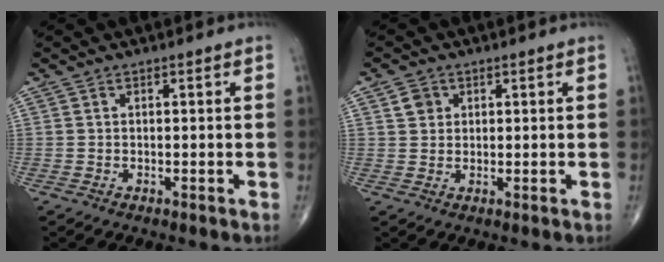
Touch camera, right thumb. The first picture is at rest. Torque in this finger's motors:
{"motor_torque": [-0.50, 0.26, -0.17, -0.01, 0.01]}